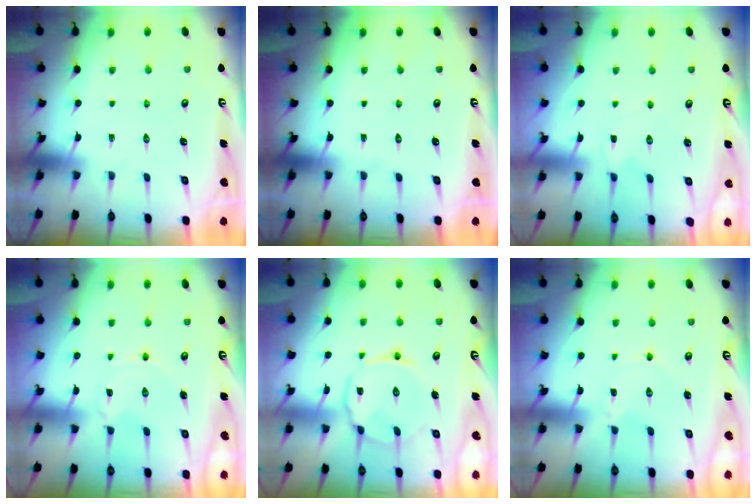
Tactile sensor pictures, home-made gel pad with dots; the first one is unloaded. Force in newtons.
{"total": 0.0}
{"total": 1.3, "press": 1.3, "slide": 0.4}
{"total": 0.6, "press": 0.6, "slide": 0.1}
{"total": 8.1, "press": 8.1, "slide": 0.8}
{"total": 0.9, "press": 0.9, "slide": 0.1}